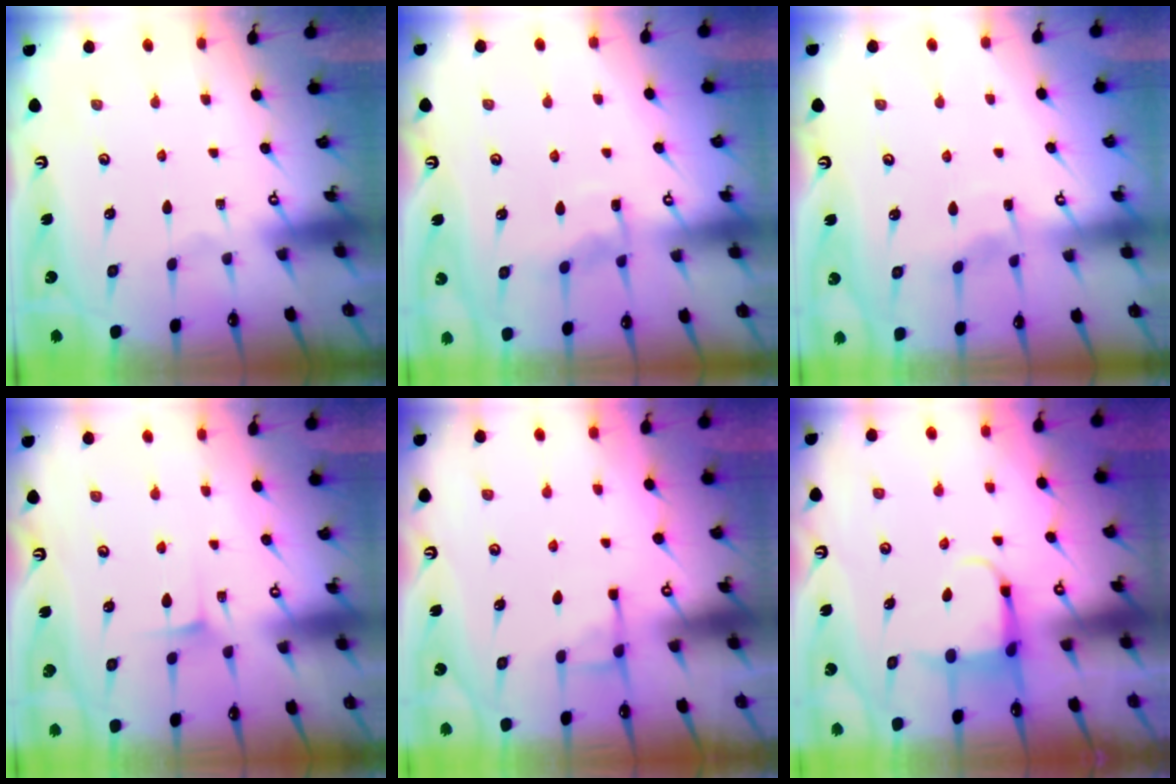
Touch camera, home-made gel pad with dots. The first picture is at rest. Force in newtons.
{"total": 6.6, "press": 6.6, "slide": 0.7}
{"total": 3.2, "press": 3.1, "slide": 0.3}
{"total": 4.5, "press": 4.5, "slide": 0.6}
{"total": 4.1, "press": 4.1, "slide": 0.7}
{"total": 4.2, "press": 4.1, "slide": 0.6}